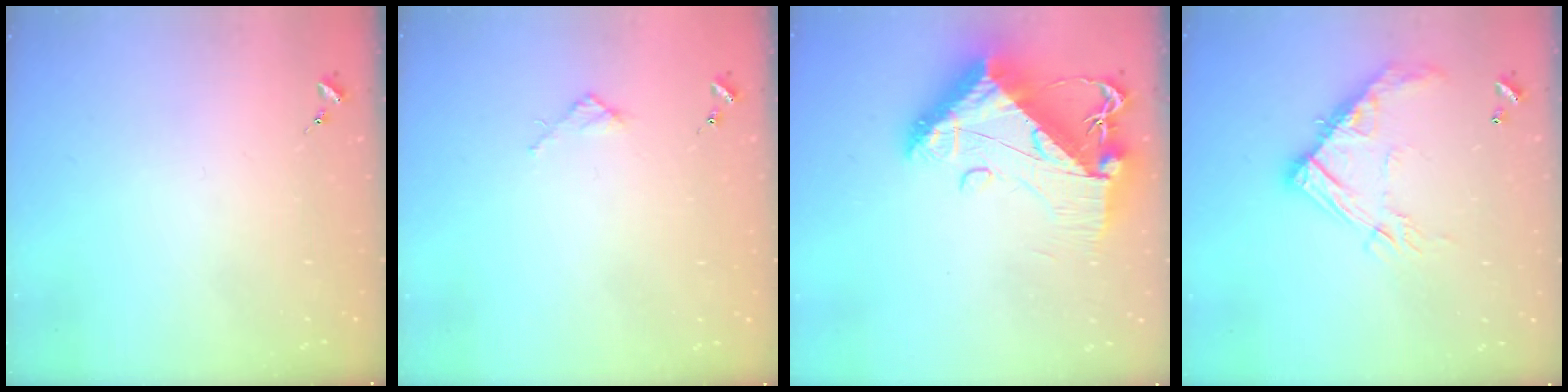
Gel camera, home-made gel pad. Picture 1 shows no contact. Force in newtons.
{"total": 2.7, "press": 2.7, "slide": 0.3}
{"total": 16.5, "press": 16.4, "slide": 1.8}
{"total": 15.6, "press": 15.6, "slide": 1.2}